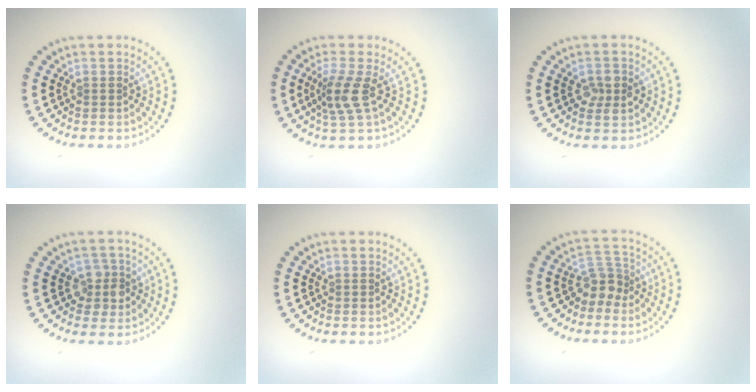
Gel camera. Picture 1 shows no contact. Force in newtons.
{"total": 2.9, "press": 2.2, "slide": 1.8}
{"total": 2.1, "press": 2.1, "slide": 0.2}
{"total": 2.3, "press": 2.0, "slide": 1.1}
{"total": 0.0}
{"total": 2.4, "press": 1.8, "slide": 1.6}